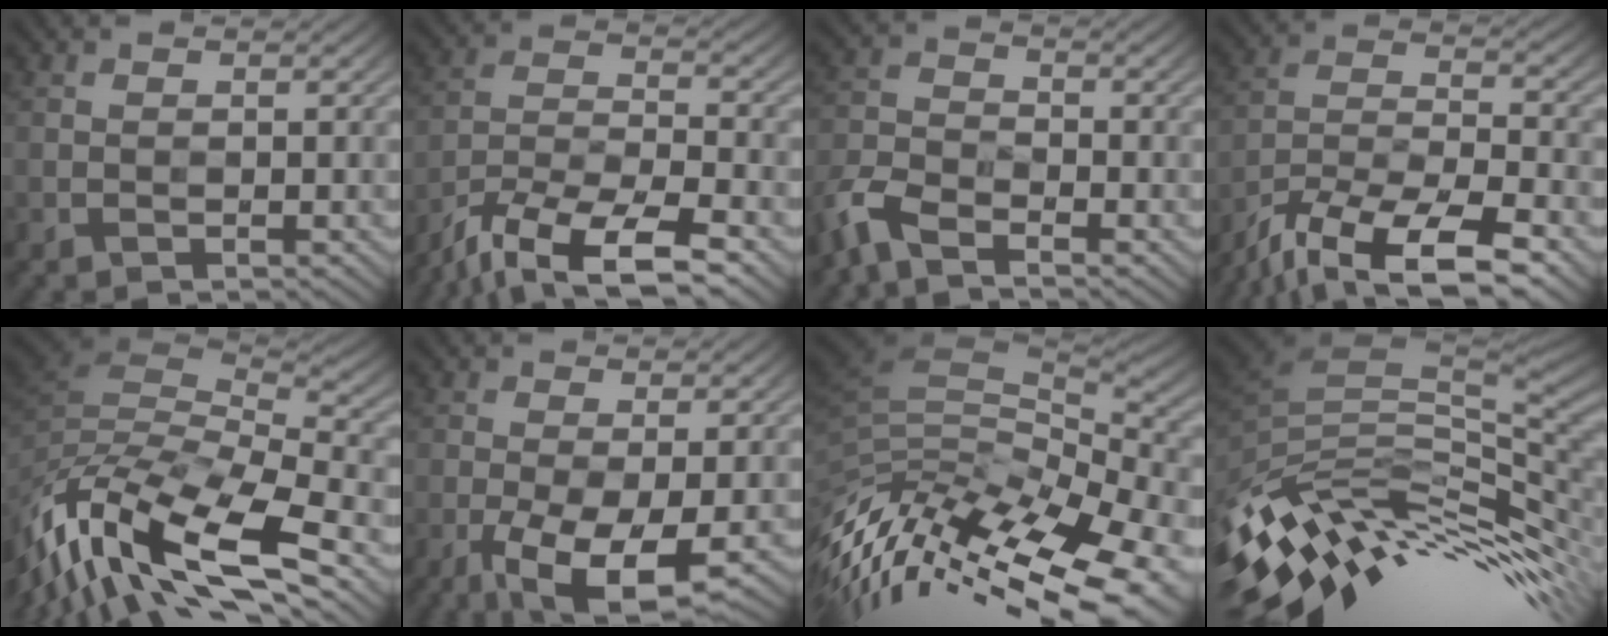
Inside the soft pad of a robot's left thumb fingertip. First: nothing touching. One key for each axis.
{"total": 12.9, "fx": -9.5, "fy": 3.9, "fz": 7.7, "tx": -0.163, "ty": -0.016, "tz": -0.178}
{"total": 5.9, "fx": -4.7, "fy": 2.1, "fz": 3.0, "tx": -0.073, "ty": -0.011, "tz": -0.111}
{"total": 15.0, "fx": -11.1, "fy": 4.8, "fz": 8.8, "tx": -0.185, "ty": -0.027, "tz": -0.197}
{"total": 16.1, "fx": -7.1, "fy": 6.6, "fz": 12.9, "tx": -0.305, "ty": -0.020, "tz": -0.117}
{"total": 9.0, "fx": -4.0, "fy": 3.1, "fz": 7.5, "tx": -0.146, "ty": -0.019, "tz": -0.064}
{"total": 15.8, "fx": -9.3, "fy": 6.7, "fz": 10.9, "tx": -0.234, "ty": -0.009, "tz": -0.138}
{"total": 13.9, "fx": -4.1, "fy": 5.3, "fz": 12.2, "tx": -0.241, "ty": -0.007, "tz": -0.071}